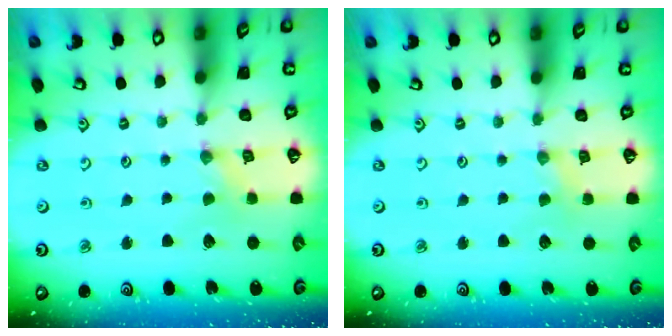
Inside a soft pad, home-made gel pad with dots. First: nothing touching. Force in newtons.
{"total": 1.5, "press": 1.5, "slide": 0.3}